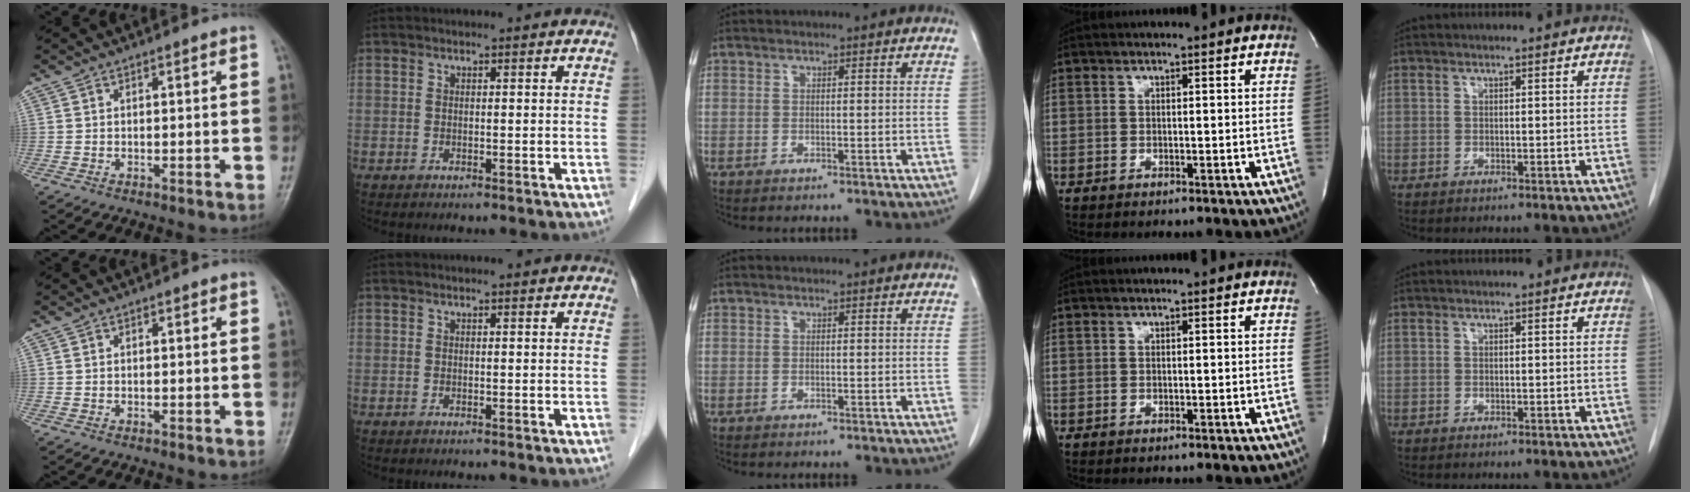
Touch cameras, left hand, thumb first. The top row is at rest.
{"thumb": {"total": 0.7, "force": [0.2, 0.4, 0.5], "torque": [-0.001, 0.002, 0.001]}, "index": {"total": 0.8, "force": [0.8, 0.2, 0.2], "torque": [-0.012, 0.006, 0.007]}}